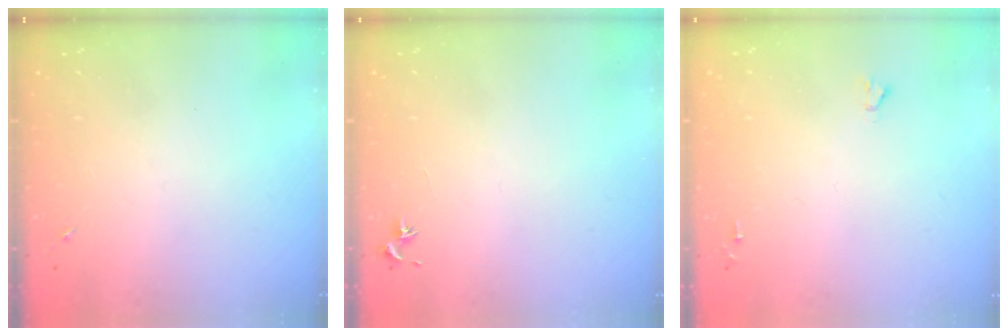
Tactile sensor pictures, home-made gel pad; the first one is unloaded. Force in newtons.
{"total": 0.7, "press": 0.7, "slide": 0.3}
{"total": 1.6, "press": 1.6, "slide": 0.1}